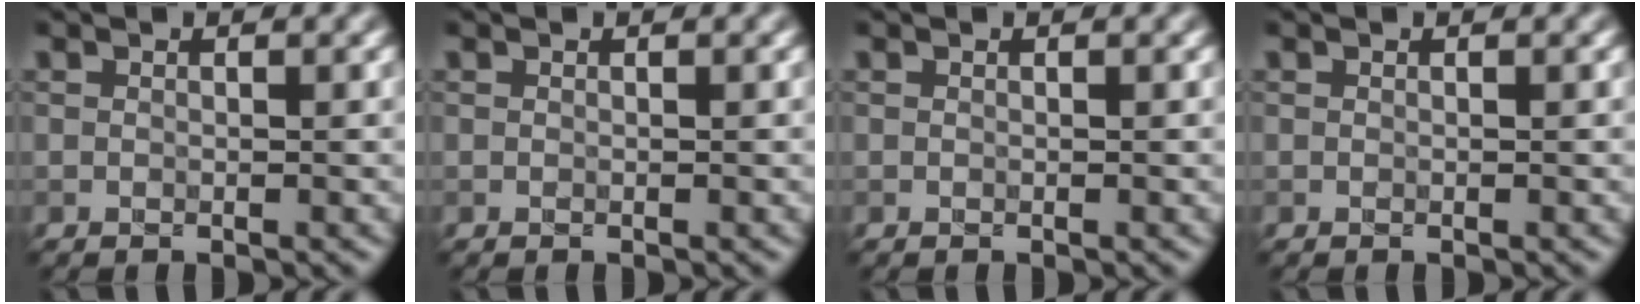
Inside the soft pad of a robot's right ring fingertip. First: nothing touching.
{"total": 0.0}
{"total": 0.0}
{"total": 0.0}